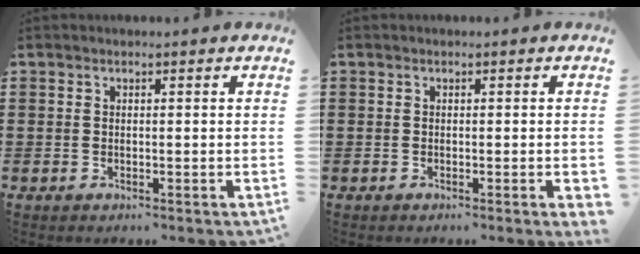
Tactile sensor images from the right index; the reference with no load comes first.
{"total": 1.1, "force": [-0.3, -0.1, 1.1], "torque": [-0.017, -0.004, -0.006]}